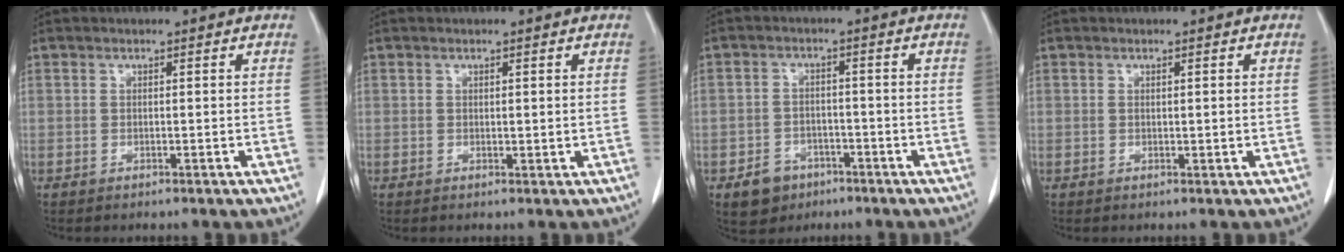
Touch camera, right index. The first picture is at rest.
{"total": 0.0}
{"total": 5.3, "force": [-3.0, 4.1, 1.2], "torque": [-0.016, 0.009, -0.042]}
{"total": 0.0}